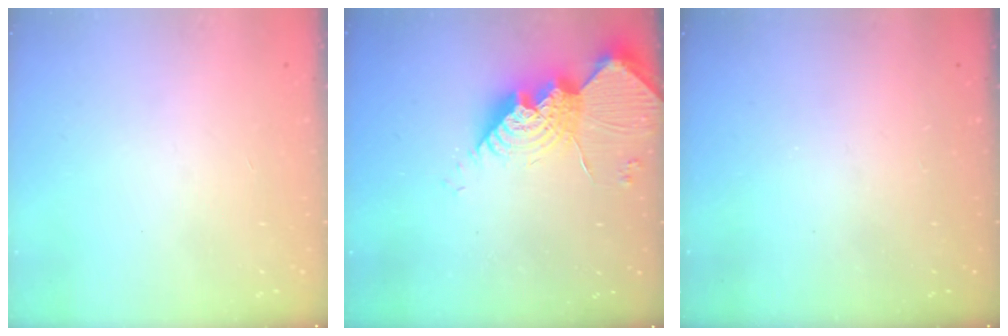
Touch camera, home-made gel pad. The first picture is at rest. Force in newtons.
{"total": 16.8, "press": 16.7, "slide": 1.2}
{"total": 0.0}